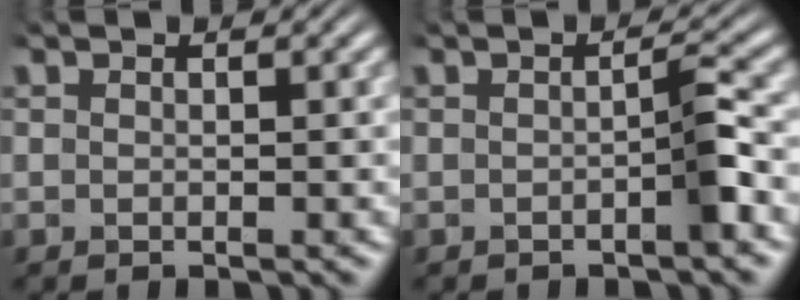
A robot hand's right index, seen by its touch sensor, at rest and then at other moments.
{"total": 1.7, "force": [-0.4, 0.0, 1.6], "torque": [-0.013, 0.009, -0.013]}